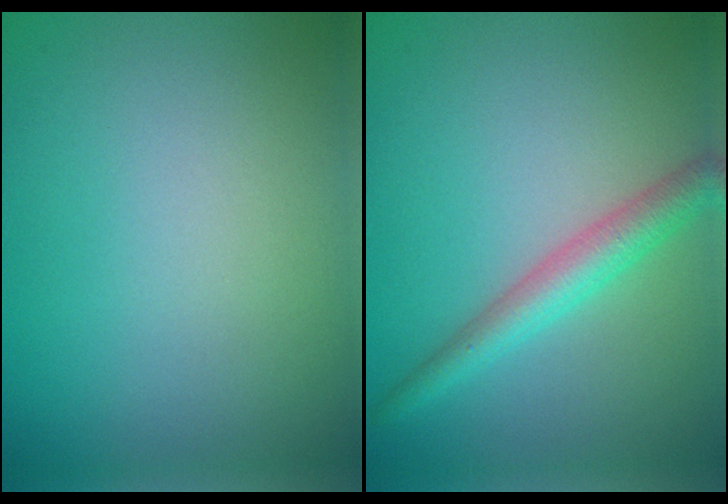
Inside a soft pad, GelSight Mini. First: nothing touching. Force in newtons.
{"total": 3.4, "press": 3.4, "slide": 0.2}